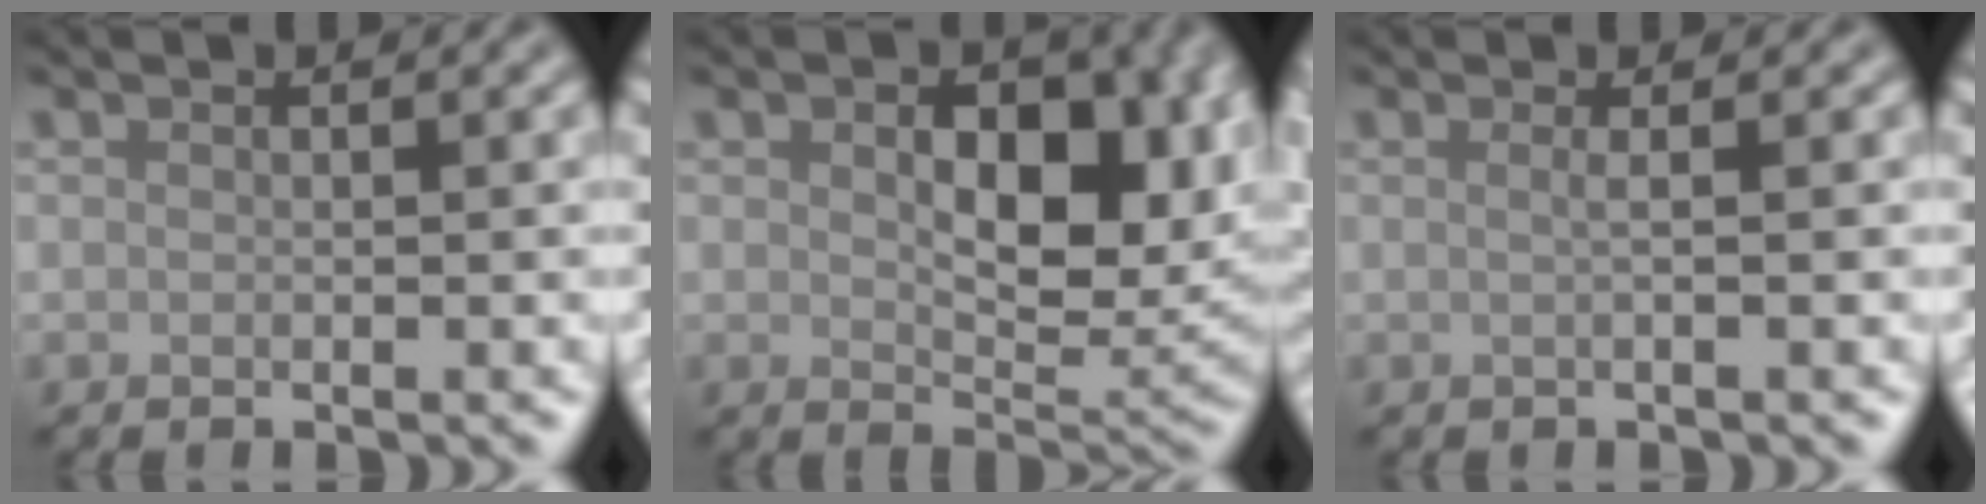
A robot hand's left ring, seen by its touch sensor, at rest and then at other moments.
{"total": 9.5, "force": [1.6, 5.4, 7.7], "torque": [-0.112, -0.009, 0.029]}
{"total": 1.3, "force": [0.1, 0.5, 1.2], "torque": [-0.014, -0.002, -0.010]}